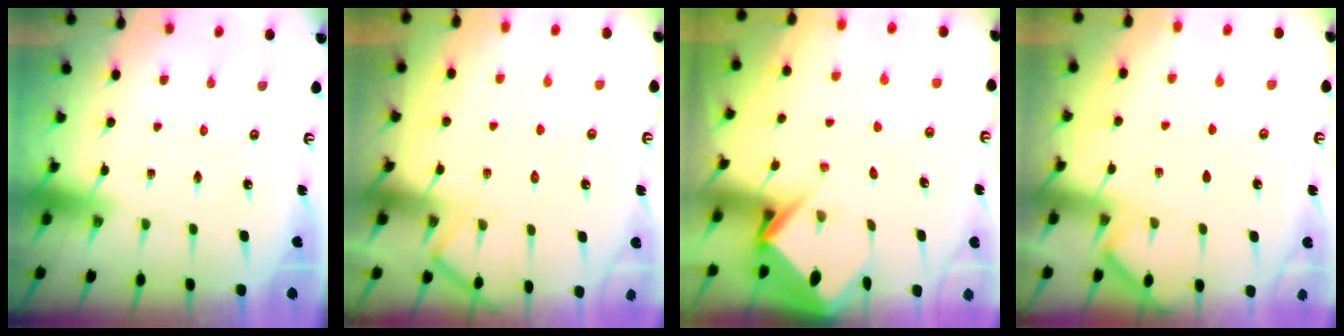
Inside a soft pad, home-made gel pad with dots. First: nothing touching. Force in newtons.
{"total": 7.5, "press": 7.4, "slide": 0.7}
{"total": 5.5, "press": 5.5, "slide": 0.3}
{"total": 2.8, "press": 2.8, "slide": 0.4}